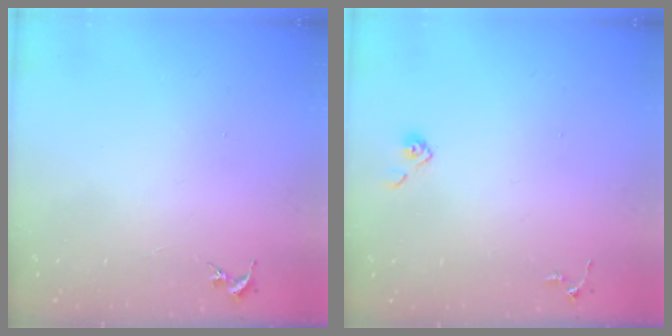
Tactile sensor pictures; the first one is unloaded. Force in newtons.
{"total": 4.0, "press": 4.0, "slide": 0.4}